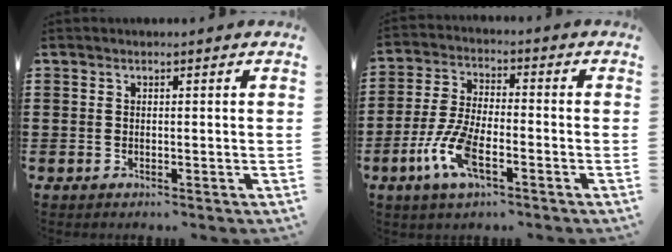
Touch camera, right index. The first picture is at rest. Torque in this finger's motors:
{"motor_torque": [1.26, 0.88, 0.30, 0.19]}